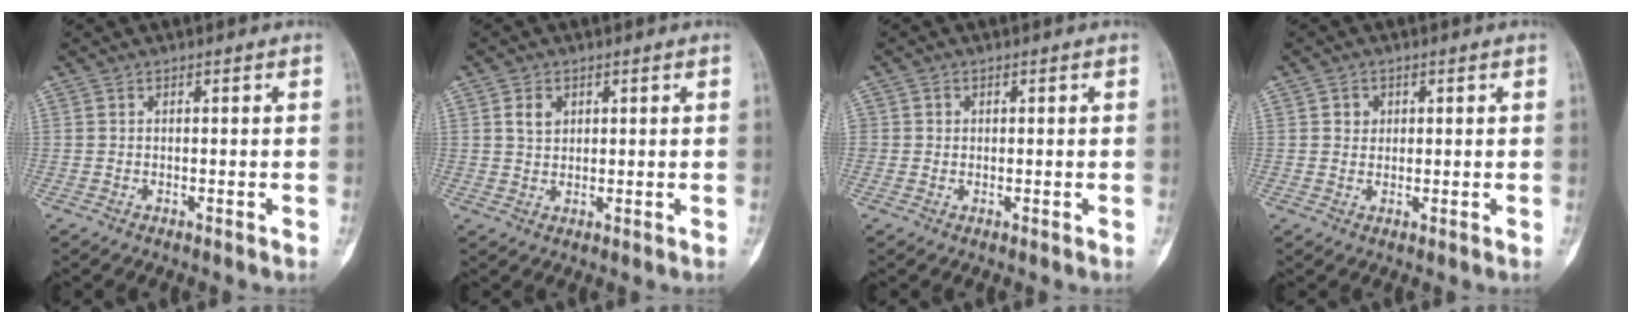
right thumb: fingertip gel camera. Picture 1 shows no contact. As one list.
[{"total": 3.2, "force": [1.2, 2.3, 1.8], "torque": [-0.021, -0.003, 0.025]}, {"total": 1.2, "force": [0.1, 1.1, 0.2], "torque": [0.006, 0.003, 0.001]}, {"total": 2.3, "force": [0.7, 2.1, 0.8], "torque": [-0.001, -0.002, 0.010]}]